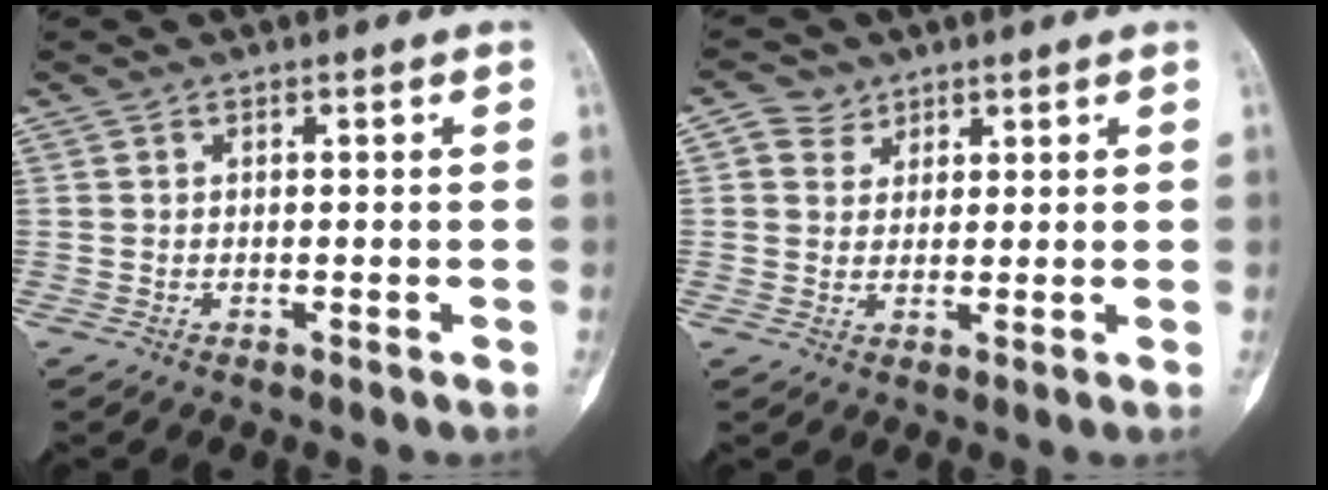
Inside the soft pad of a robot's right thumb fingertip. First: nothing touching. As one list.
[{"total": 3.9, "force": [2.0, 3.2, 0.6], "torque": [0.008, -0.009, 0.032]}]